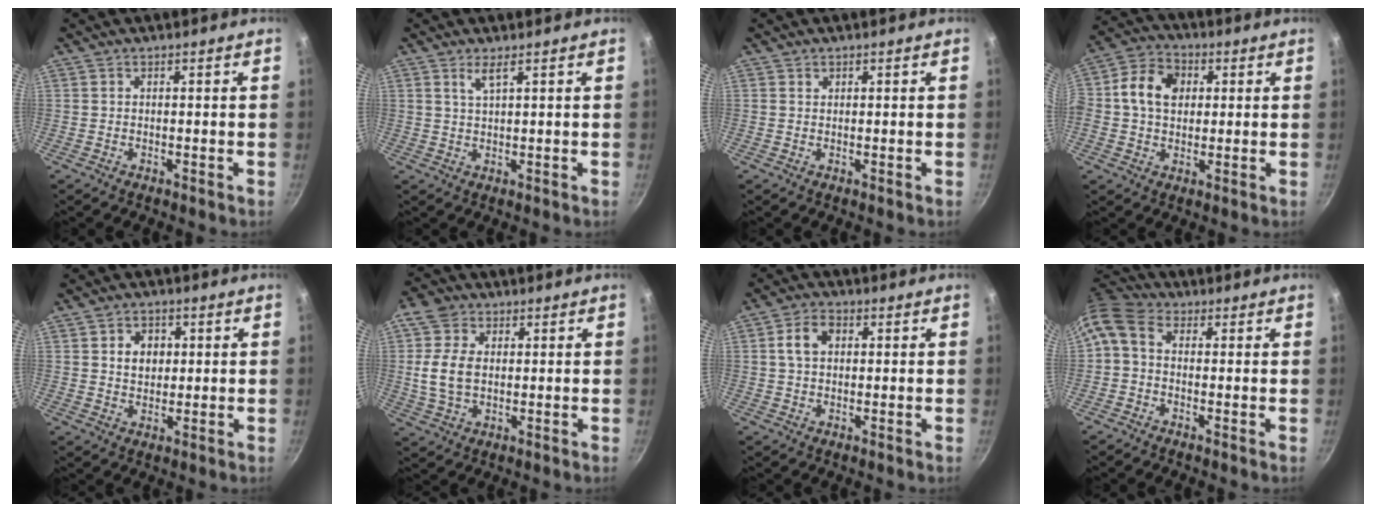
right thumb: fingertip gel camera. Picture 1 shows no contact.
{"total": 2.6, "force": [1.4, 0.4, 2.1], "torque": [-0.040, -0.005, 0.033]}
{"total": 0.5, "force": [0.3, 0.4, 0.1], "torque": [0.002, 0.000, 0.006]}
{"total": 10.2, "force": [1.6, 7.8, 6.3], "torque": [-0.096, 0.011, 0.008]}
{"total": 5.1, "force": [1.1, 4.0, 2.8], "torque": [-0.024, -0.001, 0.019]}
{"total": 9.1, "force": [1.2, 6.5, 6.3], "torque": [-0.101, 0.000, 0.017]}
{"total": 5.3, "force": [1.1, 3.8, 3.6], "torque": [-0.054, 0.010, 0.016]}
{"total": 7.9, "force": [0.5, 5.8, 5.3], "torque": [-0.116, 0.030, -0.009]}